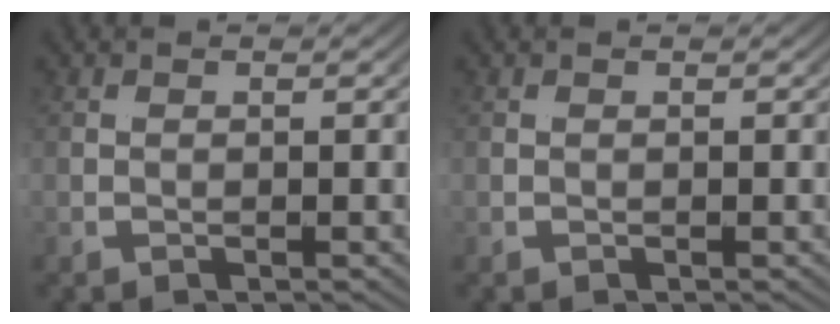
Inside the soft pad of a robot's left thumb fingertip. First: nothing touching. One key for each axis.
{"total": 0.0}